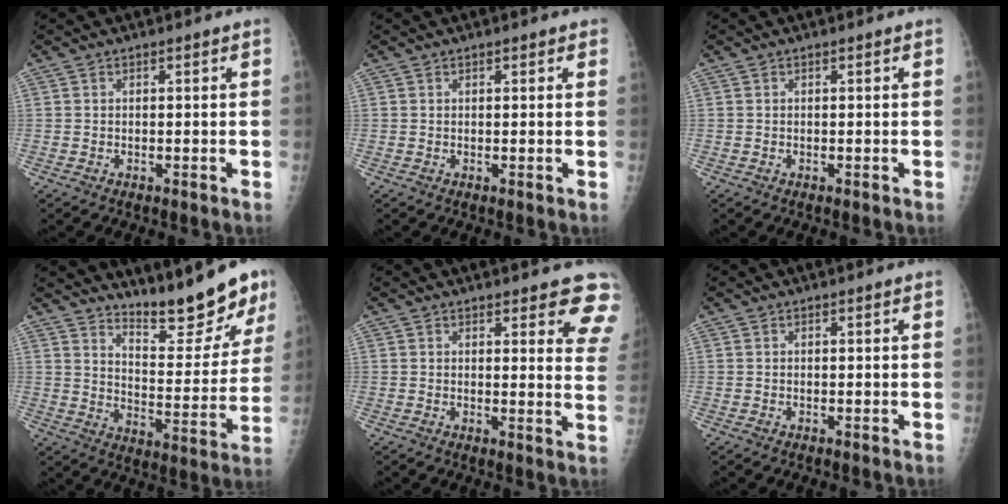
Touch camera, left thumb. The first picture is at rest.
{"total": 1.2, "force": [0.8, 0.5, 0.7], "torque": [-0.006, -0.002, 0.008]}
{"total": 0.0}
{"total": 14.9, "force": [12.6, 2.8, 7.5], "torque": [-0.076, -0.101, 0.192]}
{"total": 9.3, "force": [7.7, 2.7, 4.5], "torque": [-0.011, -0.039, 0.062]}
{"total": 0.0}